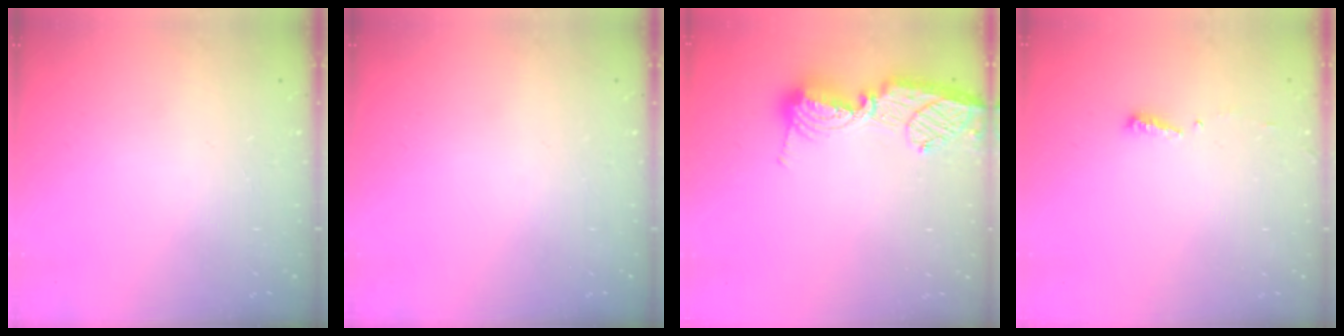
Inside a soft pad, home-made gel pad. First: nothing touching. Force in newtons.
{"total": 0.0}
{"total": 12.7, "press": 12.6, "slide": 1.2}
{"total": 3.9, "press": 3.9, "slide": 0.4}